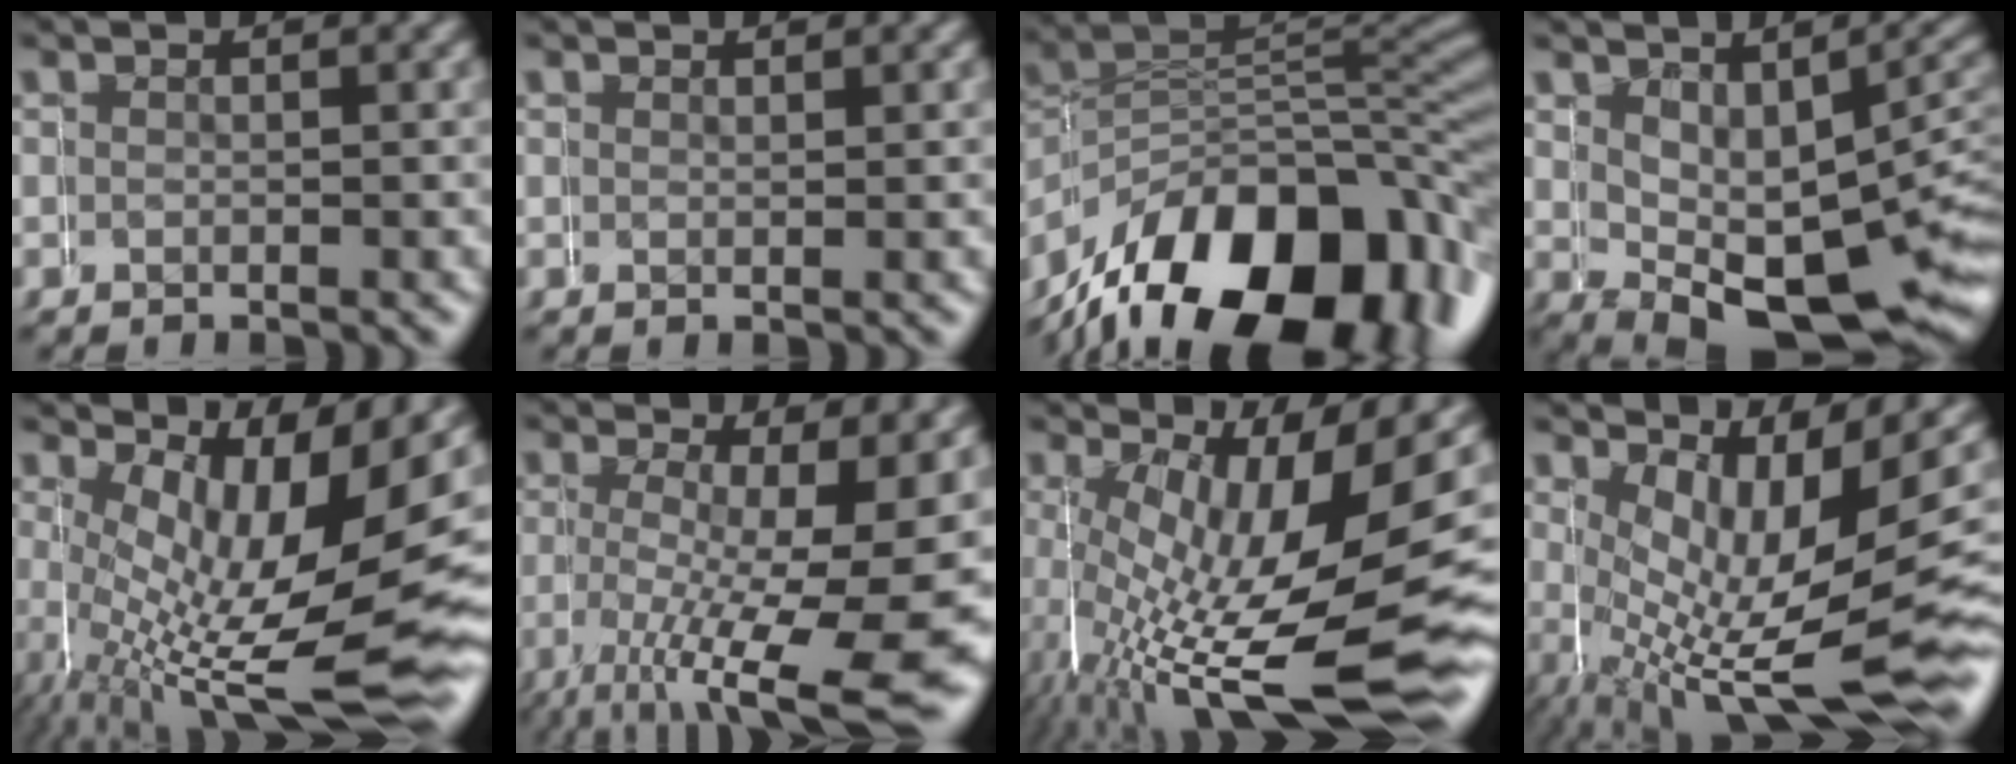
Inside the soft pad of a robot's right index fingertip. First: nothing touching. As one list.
[{"total": 0.8, "force": [0.7, -0.2, 0.4], "torque": [-0.009, -0.001, 0.013]}, {"total": 17.6, "force": [-6.9, 10.1, 12.6], "torque": [-0.205, -0.051, -0.071]}, {"total": 8.9, "force": [-1.5, 4.3, 7.6], "torque": [-0.102, -0.035, -0.004]}, {"total": 10.4, "force": [-0.2, 3.3, 9.8], "torque": [-0.170, -0.044, 0.026]}, {"total": 9.0, "force": [0.3, 1.9, 8.8], "torque": [-0.132, -0.027, 0.029]}, {"total": 12.9, "force": [-2.7, 4.1, 11.9], "torque": [-0.221, -0.043, -0.008]}, {"total": 10.0, "force": [-1.2, 3.6, 9.2], "torque": [-0.174, -0.060, 0.020]}]